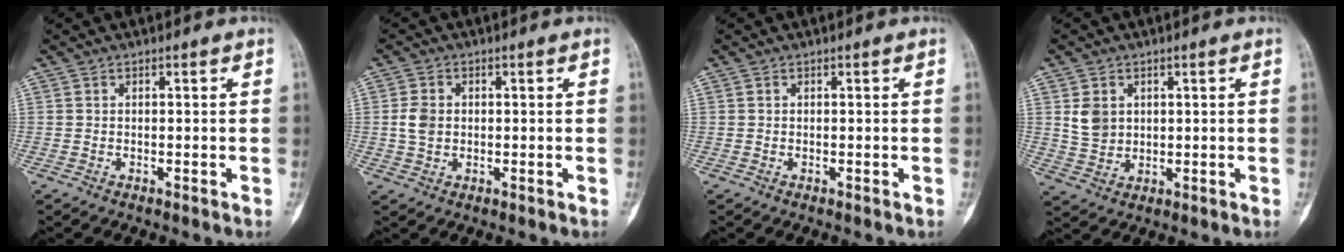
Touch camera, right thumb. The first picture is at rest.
{"total": 3.7, "force": [0.1, 2.8, 2.3], "torque": [-0.044, 0.004, 0.002]}
{"total": 0.0}
{"total": 4.9, "force": [1.4, 4.0, 2.5], "torque": [-0.033, -0.007, 0.036]}